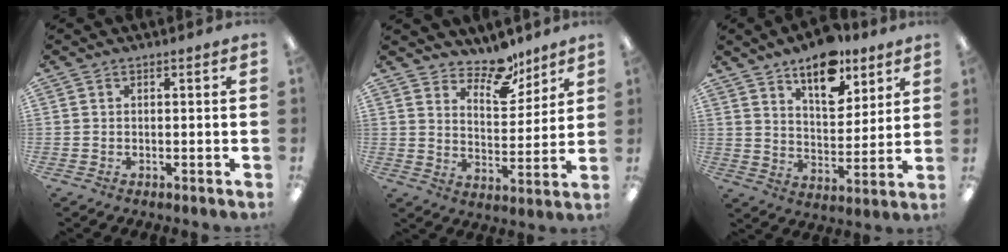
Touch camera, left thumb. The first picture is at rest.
{"total": 10.6, "force": [9.0, 4.5, 3.3], "torque": [-0.039, -0.064, 0.164]}
{"total": 14.2, "force": [9.5, 7.1, 7.8], "torque": [-0.104, -0.051, 0.165]}